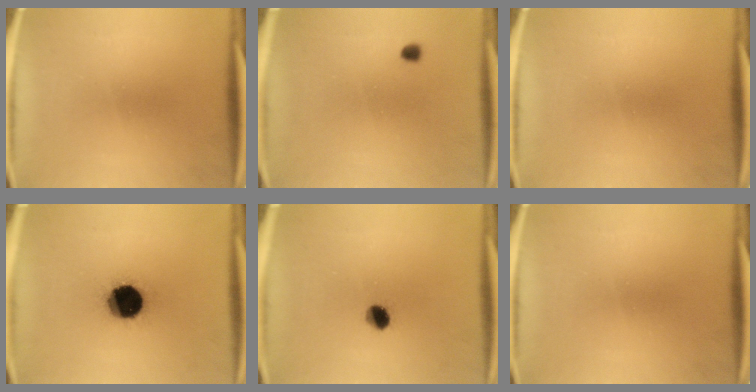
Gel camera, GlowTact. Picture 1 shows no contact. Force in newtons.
{"total": 1.0}
{"total": 0.0}
{"total": 18.4}
{"total": 4.0}
{"total": 0.0}